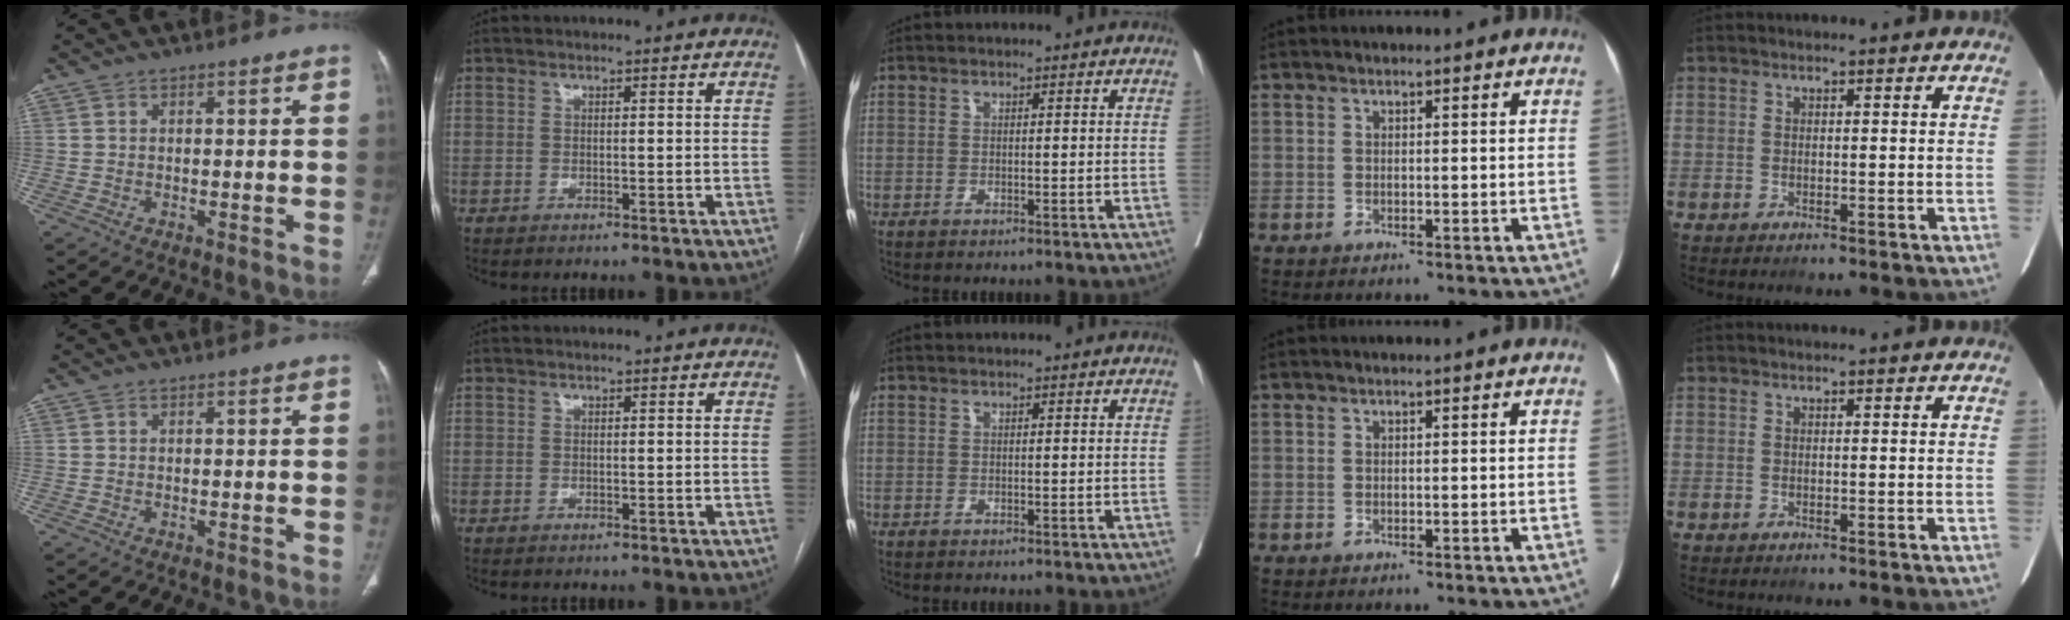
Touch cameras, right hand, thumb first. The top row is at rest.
{}